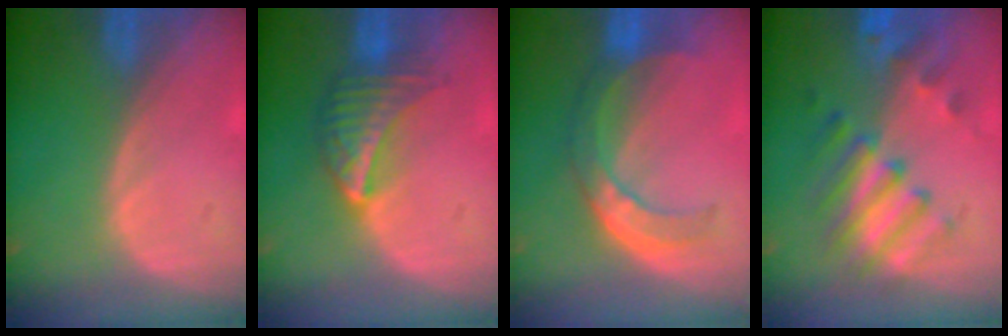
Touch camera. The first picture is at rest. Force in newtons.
{"total": 7.0, "press": 6.2, "slide": 3.2}
{"total": 7.8, "press": 6.5, "slide": 4.3}
{"total": 7.8, "press": 7.6, "slide": 1.8}